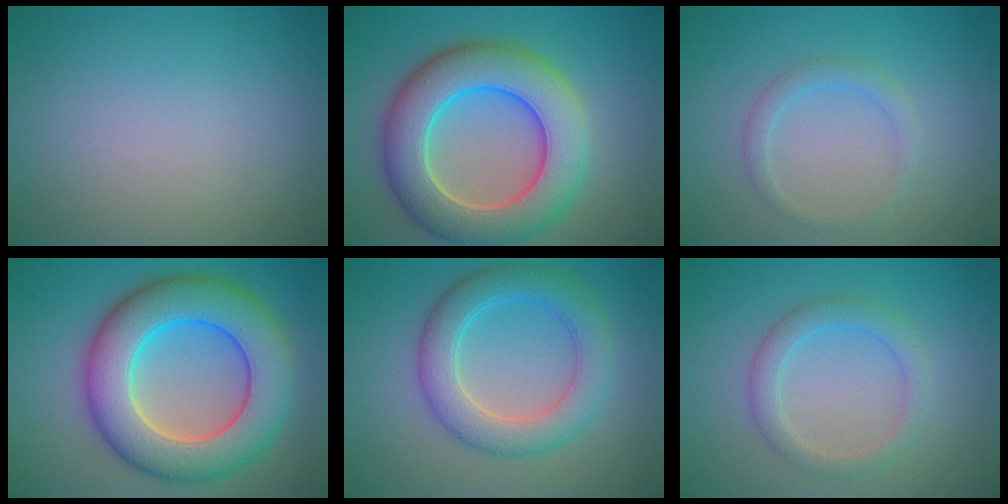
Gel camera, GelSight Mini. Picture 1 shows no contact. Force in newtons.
{"total": 10.1, "press": 10.0, "slide": 0.7}
{"total": 1.6, "press": 1.6, "slide": 0.1}
{"total": 11.0, "press": 11.0, "slide": 0.2}
{"total": 5.4, "press": 5.4, "slide": 0.1}
{"total": 2.7, "press": 2.6, "slide": 0.3}